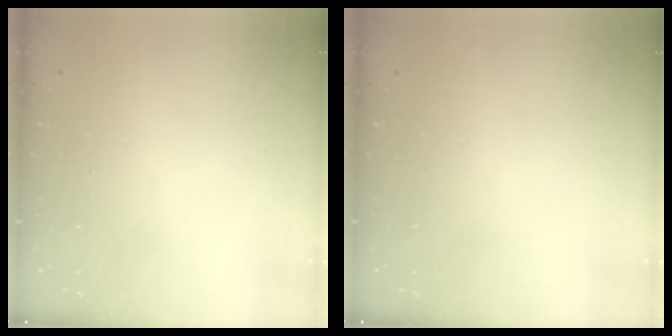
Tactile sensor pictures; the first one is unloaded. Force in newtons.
{"total": 0.0}